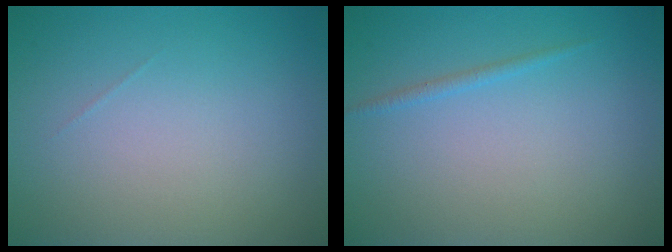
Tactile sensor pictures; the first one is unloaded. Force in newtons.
{"total": 0.7, "press": 0.7, "slide": 0.1}